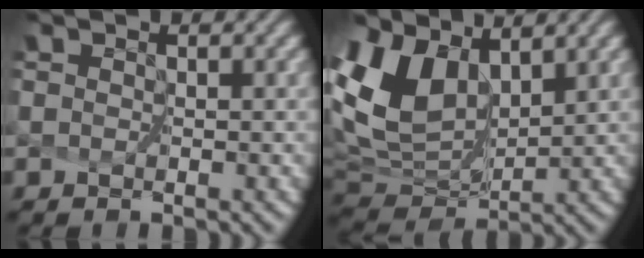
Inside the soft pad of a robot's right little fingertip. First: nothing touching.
{"total": 7.2, "force": [3.6, 4.4, 4.3], "torque": [-0.113, 0.002, 0.083]}